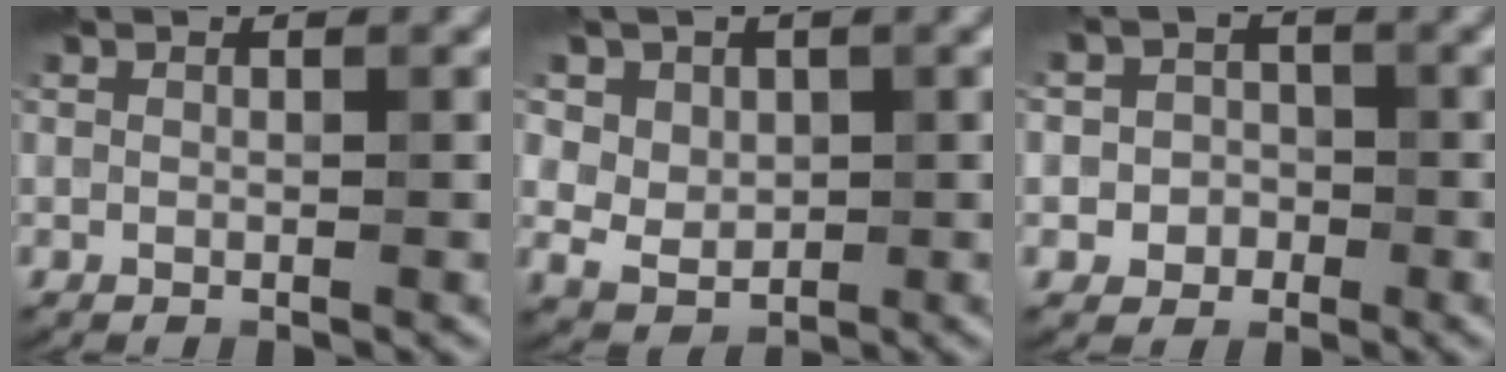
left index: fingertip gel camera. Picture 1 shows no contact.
{"total": 6.2, "force": [3.0, 4.6, 2.9], "torque": [-0.063, 0.005, 0.045]}
{"total": 3.3, "force": [-0.4, 3.1, 1.0], "torque": [0.011, 0.003, -0.027]}